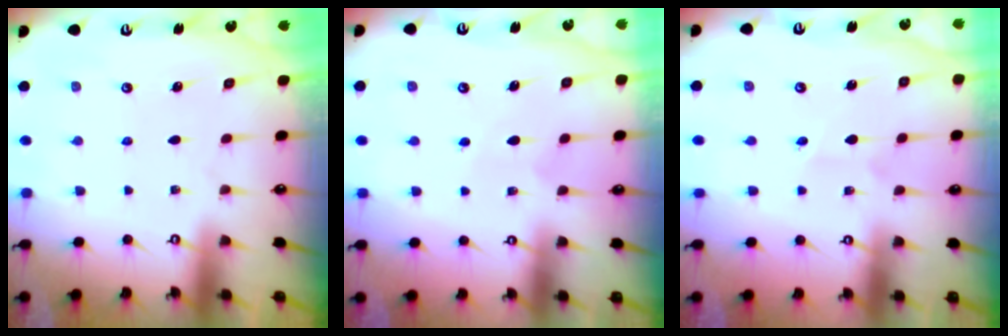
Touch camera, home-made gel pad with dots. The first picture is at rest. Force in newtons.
{"total": 5.7, "press": 5.7, "slide": 0.5}
{"total": 3.5, "press": 3.5, "slide": 0.5}